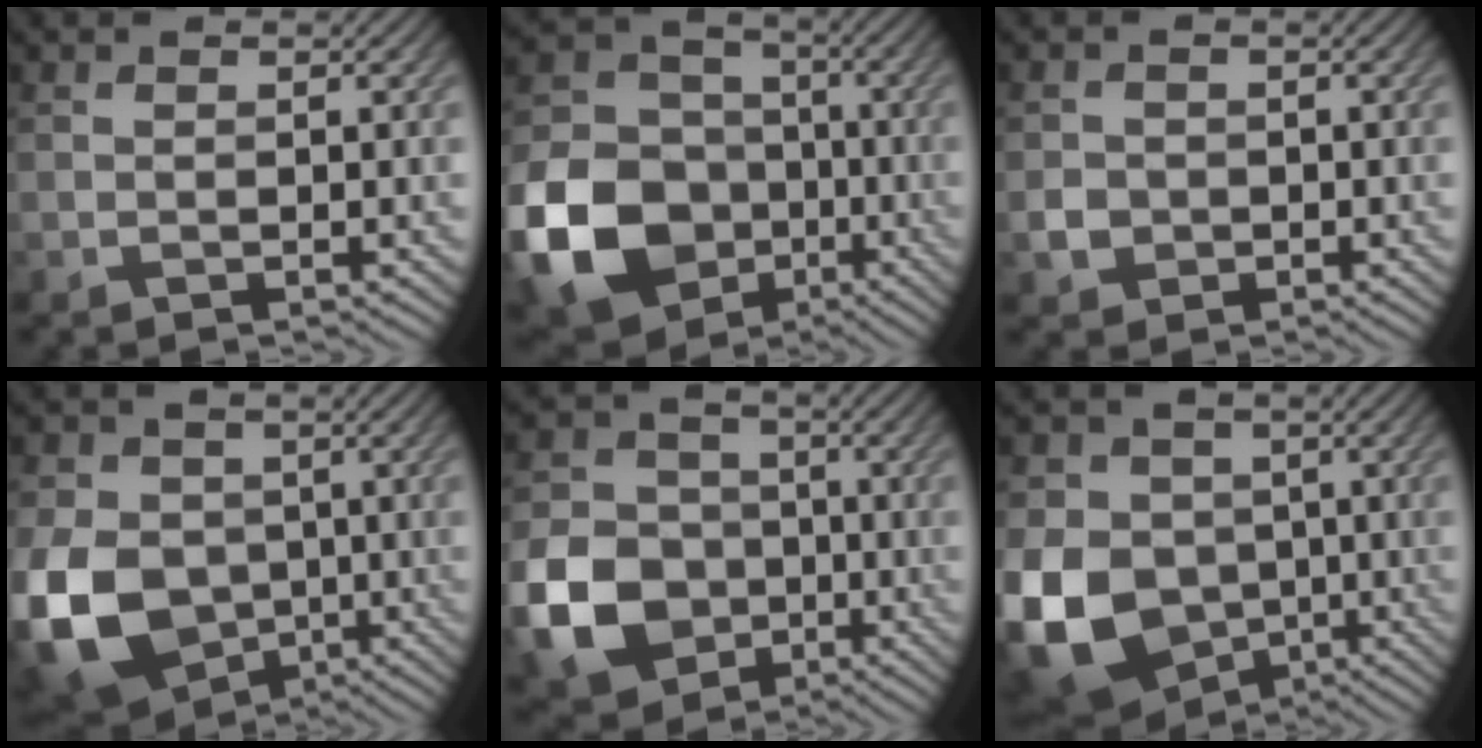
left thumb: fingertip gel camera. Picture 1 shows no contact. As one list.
[{"total": 16.3, "force": [-6.0, 12.8, 8.1], "torque": [-0.221, -0.036, -0.119]}, {"total": 2.1, "force": [-0.6, 1.9, 0.7], "torque": [-0.013, -0.004, -0.014]}, {"total": 14.7, "force": [-3.1, 11.2, 8.9], "torque": [-0.232, -0.033, -0.051]}, {"total": 12.2, "force": [-4.1, 9.8, 6.0], "torque": [-0.159, -0.028, -0.093]}, {"total": 16.5, "force": [-3.9, 13.6, 8.5], "torque": [-0.223, -0.033, -0.089]}]